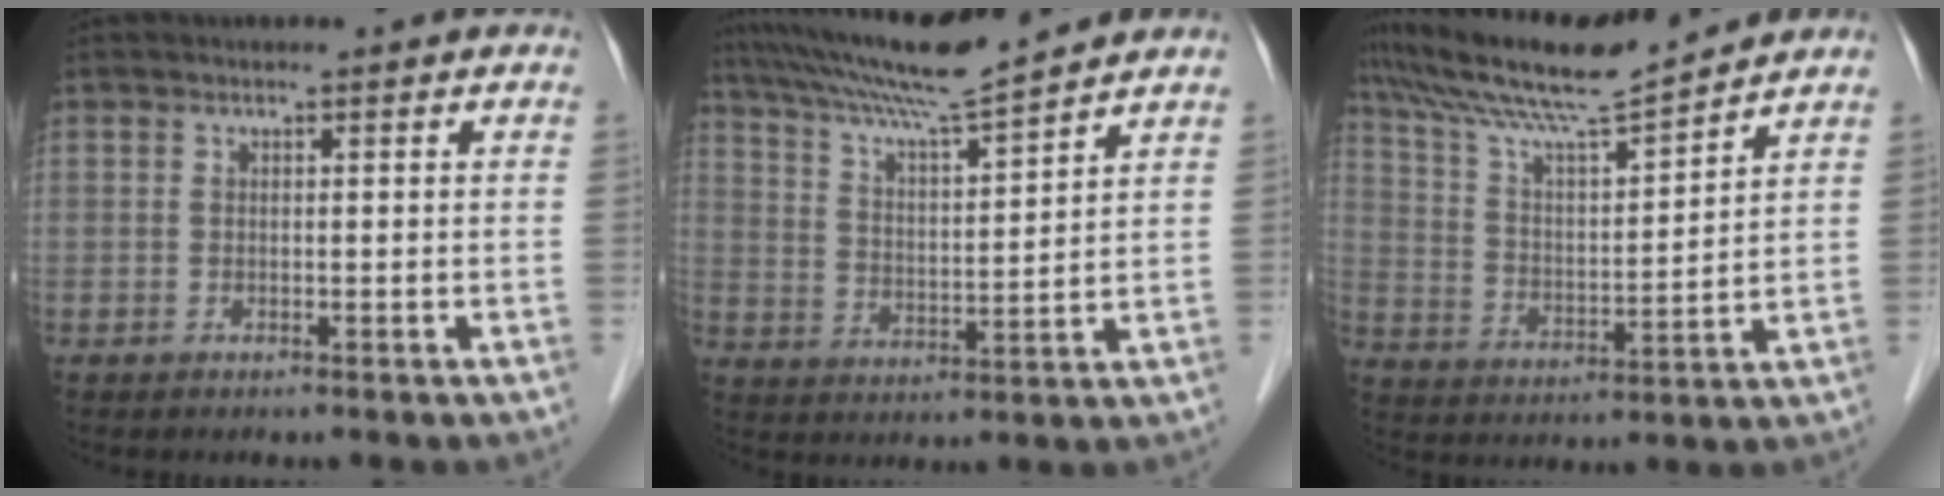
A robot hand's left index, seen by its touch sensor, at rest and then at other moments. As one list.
[{"total": 12.5, "force": [11.4, -1.1, 5.1], "torque": [-0.101, 0.012, 0.198]}, {"total": 13.6, "force": [12.5, -0.4, 5.4], "torque": [-0.111, 0.011, 0.221]}]